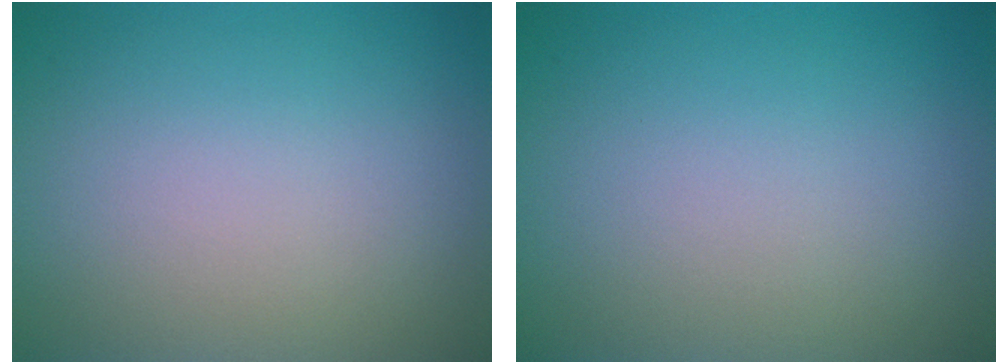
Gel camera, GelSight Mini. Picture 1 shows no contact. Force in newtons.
{"total": 0.0}